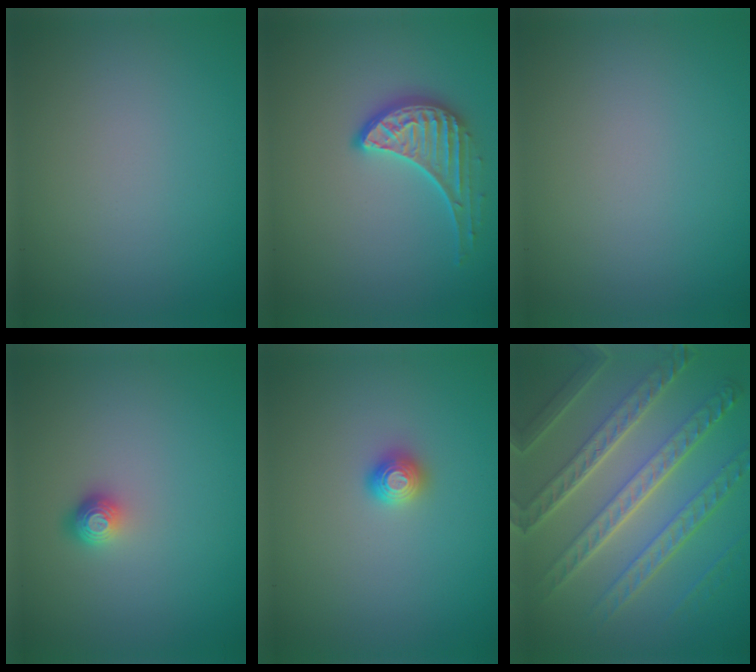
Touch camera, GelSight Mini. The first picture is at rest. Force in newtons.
{"total": 3.5, "press": 3.0, "slide": 1.7}
{"total": 0.0}
{"total": 1.5, "press": 1.1, "slide": 1.0}
{"total": 1.2, "press": 1.2, "slide": 0.2}
{"total": 8.8, "press": 6.2, "slide": 6.2}